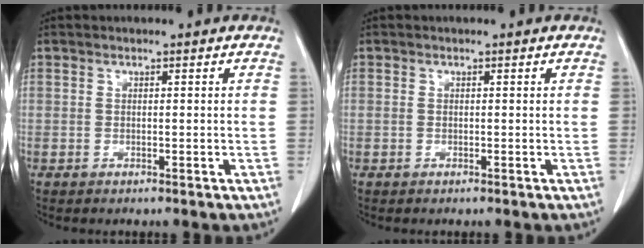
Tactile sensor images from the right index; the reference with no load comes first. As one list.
[{"total": 0.0}]